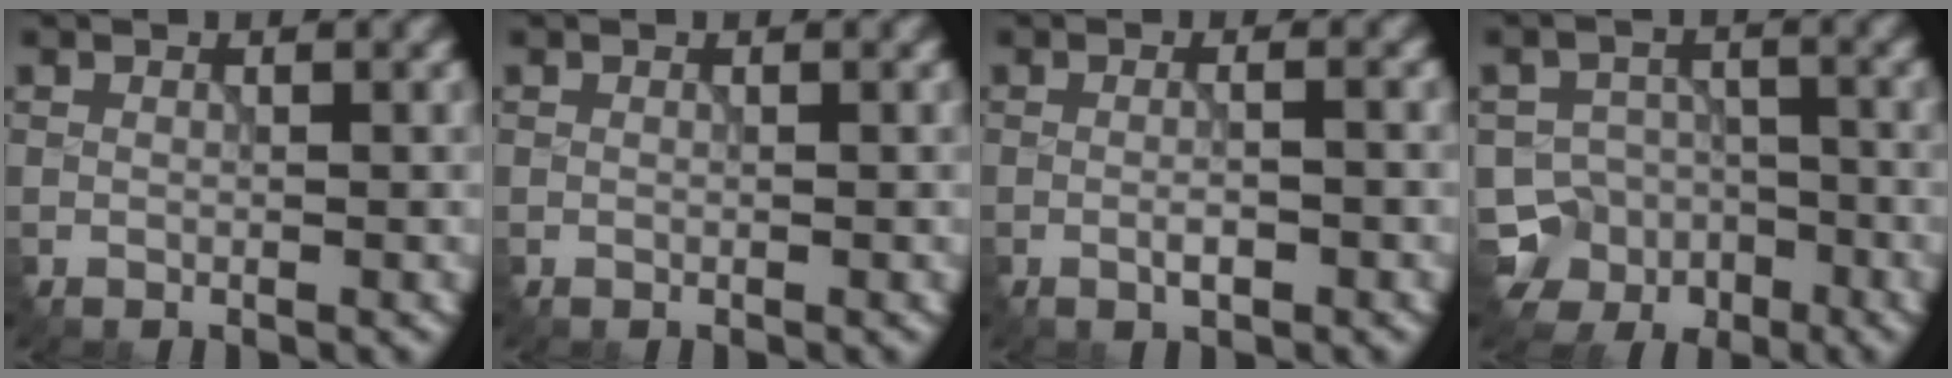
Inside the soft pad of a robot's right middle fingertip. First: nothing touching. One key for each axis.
{"total": 0.0}
{"total": 2.0, "fx": -0.6, "fy": 0.4, "fz": 1.9, "tx": -0.030, "ty": 0.000, "tz": -0.010}
{"total": 6.2, "fx": -3.9, "fy": 4.8, "fz": 0.2, "tx": 0.019, "ty": -0.004, "tz": -0.064}